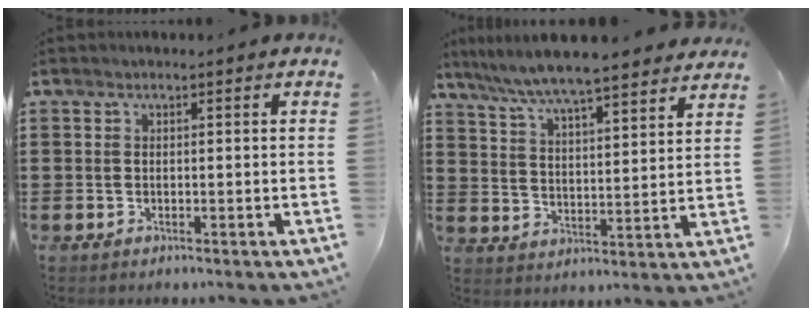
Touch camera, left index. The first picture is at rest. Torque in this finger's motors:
{"motor_torque": [1.92, -0.21, 0.74, 0.21]}